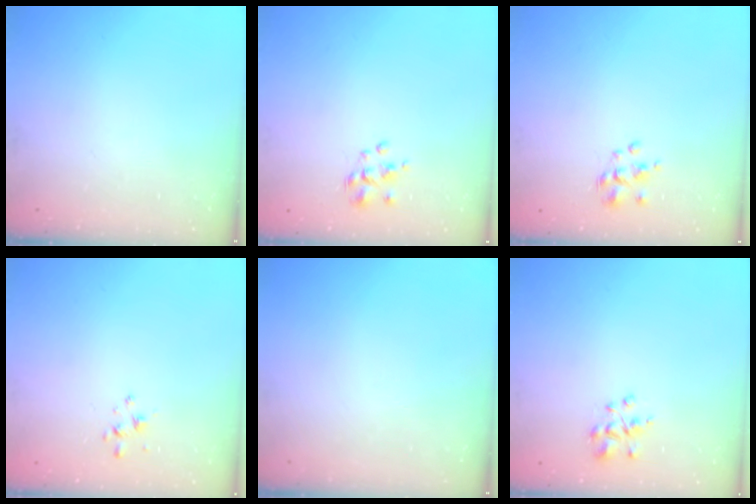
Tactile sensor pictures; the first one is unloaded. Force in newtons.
{"total": 1.9, "press": 1.7, "slide": 0.7}
{"total": 1.9, "press": 1.7, "slide": 0.7}
{"total": 2.0, "press": 1.9, "slide": 0.6}
{"total": 0.0}
{"total": 3.9, "press": 3.9, "slide": 0.2}